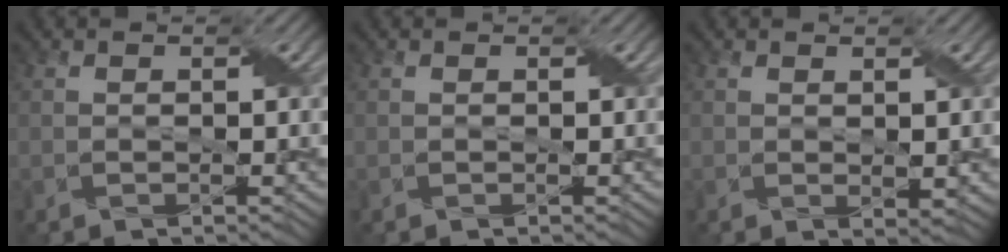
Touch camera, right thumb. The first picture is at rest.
{"total": 0.0}
{"total": 1.1, "force": [0.6, 0.5, 0.9], "torque": [-0.018, -0.004, 0.015]}